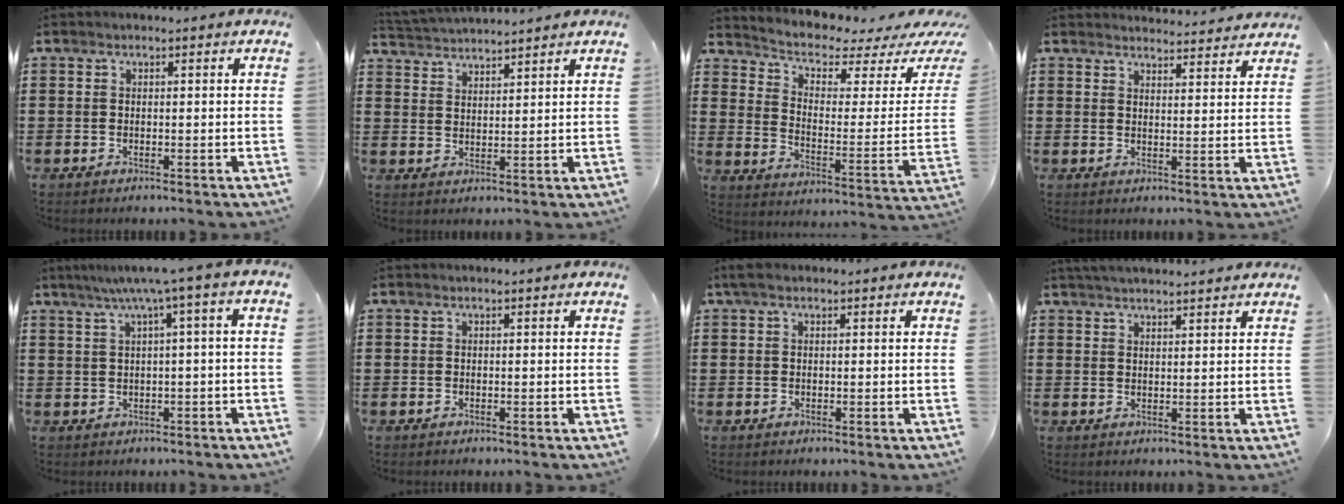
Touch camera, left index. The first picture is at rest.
{"total": 2.9, "force": [2.9, -0.2, -0.2], "torque": [-0.008, -0.013, 0.052]}
{"total": 3.5, "force": [2.7, 1.1, 2.0], "torque": [-0.057, -0.027, 0.039]}
{"total": 3.4, "force": [3.3, -0.1, 0.1], "torque": [-0.004, -0.022, 0.060]}
{"total": 4.5, "force": [0.9, -0.4, 4.3], "torque": [-0.085, -0.005, 0.008]}
{"total": 0.0}
{"total": 1.2, "force": [0.4, 0.6, 0.9], "torque": [-0.020, 0.004, 0.007]}
{"total": 2.6, "force": [2.6, -0.2, 0.4], "torque": [-0.014, -0.003, 0.049]}